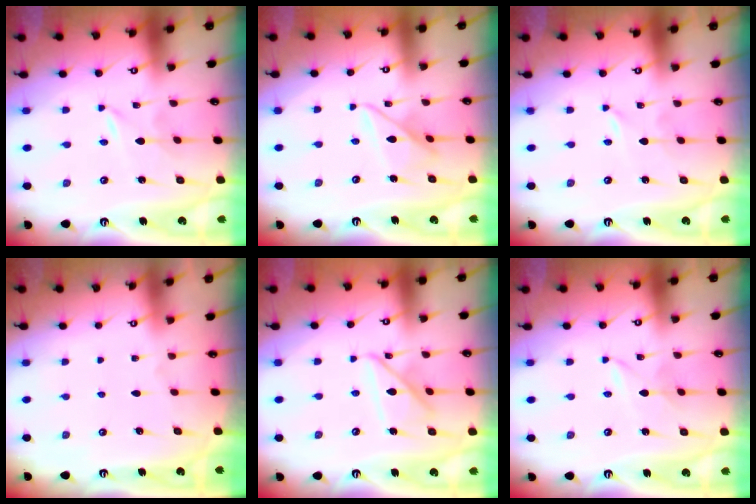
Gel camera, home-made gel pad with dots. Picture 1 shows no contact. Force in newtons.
{"total": 8.6, "press": 8.6, "slide": 0.8}
{"total": 0.0}
{"total": 0.0}
{"total": 12.2, "press": 12.2, "slide": 1.2}
{"total": 1.3, "press": 1.3, "slide": 0.2}